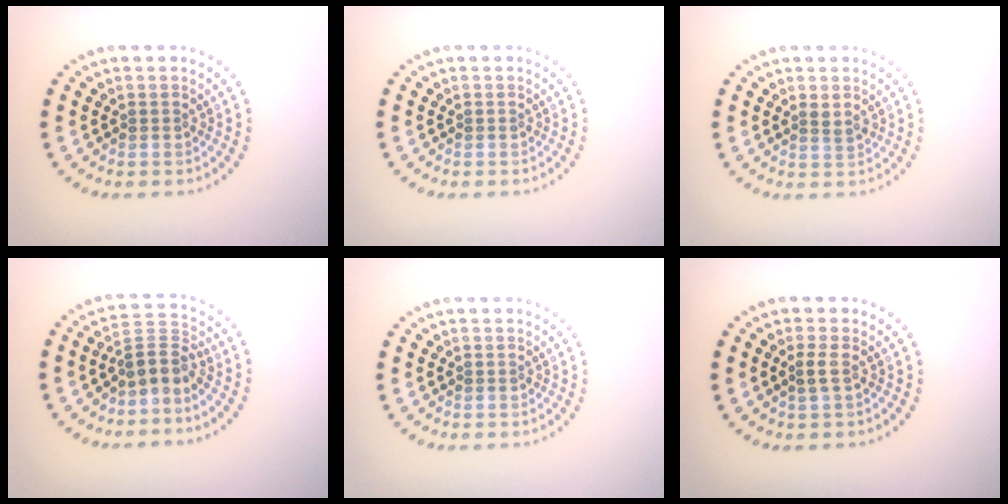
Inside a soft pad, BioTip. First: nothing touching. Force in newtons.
{"total": 0.0}
{"total": 1.1, "press": 0.9, "slide": 0.7}
{"total": 2.9, "press": 2.1, "slide": 1.9}
{"total": 0.0}
{"total": 0.8, "press": 0.7, "slide": 0.4}